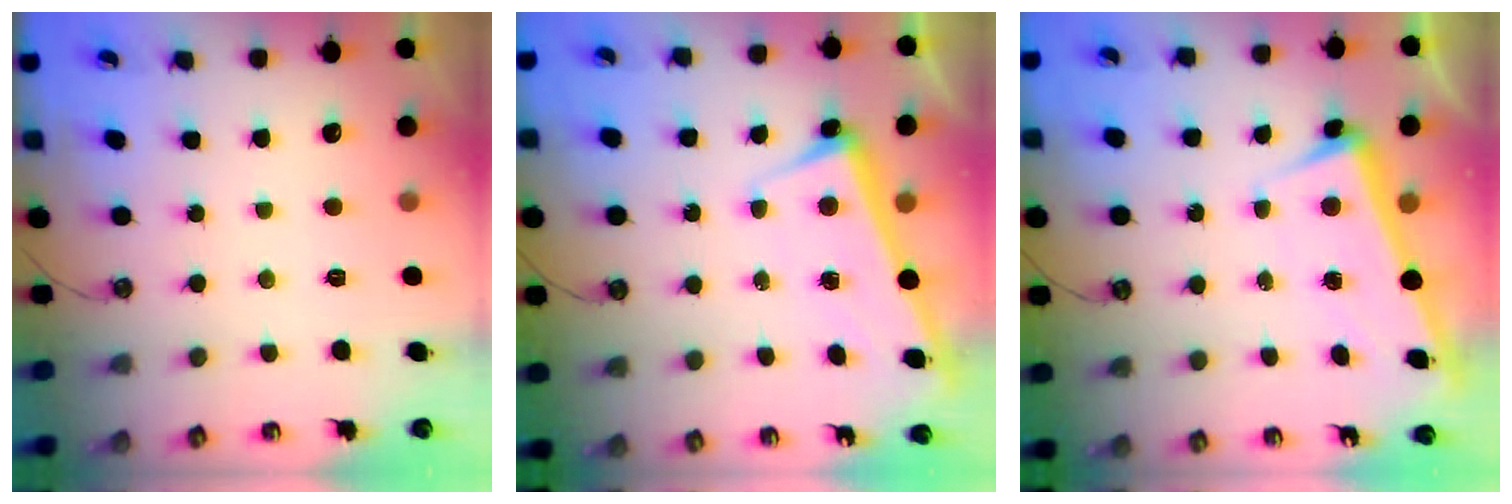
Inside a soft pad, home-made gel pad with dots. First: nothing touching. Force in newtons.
{"total": 2.6, "press": 2.5, "slide": 0.5}
{"total": 3.2, "press": 3.0, "slide": 1.2}